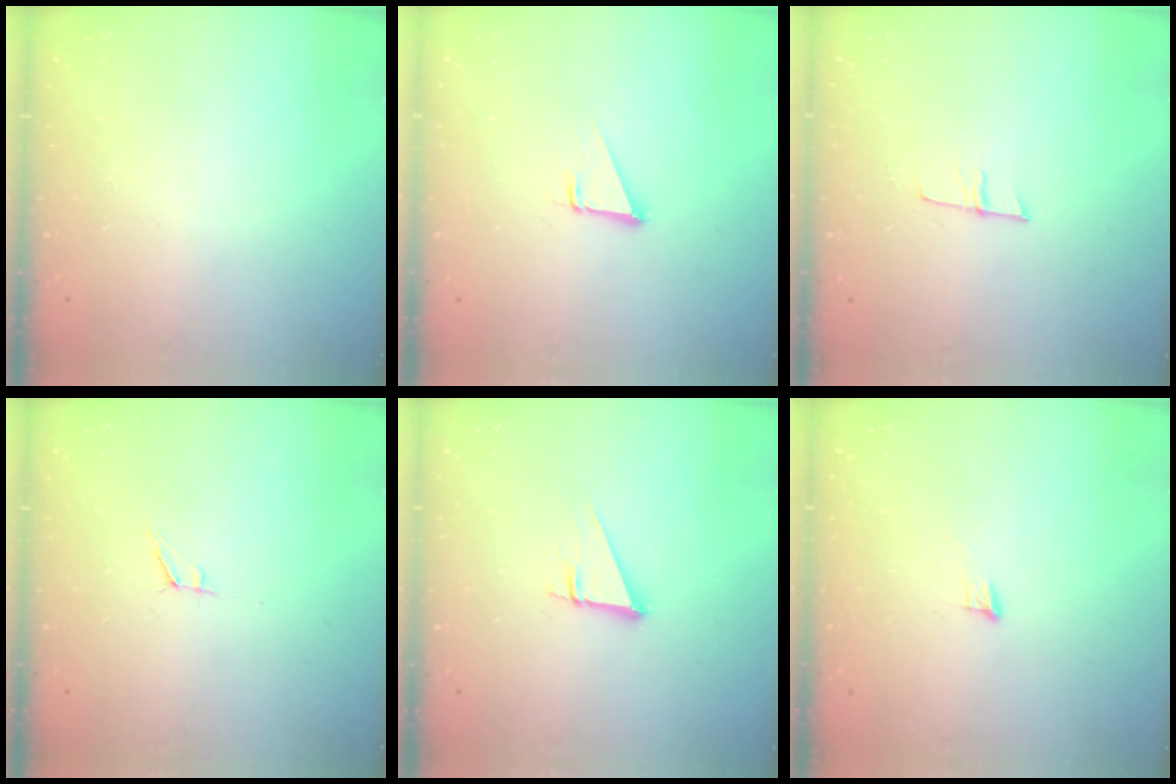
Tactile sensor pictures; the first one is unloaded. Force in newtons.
{"total": 1.9, "press": 1.9, "slide": 0.0}
{"total": 5.5, "press": 5.5, "slide": 0.3}
{"total": 5.2, "press": 4.5, "slide": 2.5}
{"total": 3.6, "press": 3.6, "slide": 0.3}
{"total": 4.3, "press": 4.1, "slide": 1.0}